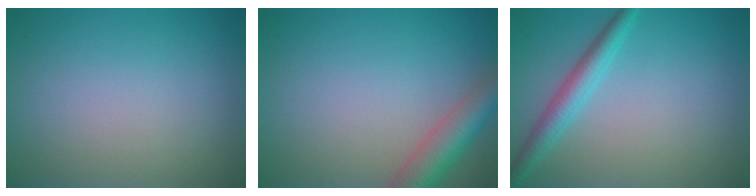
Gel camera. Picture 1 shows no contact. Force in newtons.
{"total": 4.6, "press": 4.6, "slide": 0.2}
{"total": 2.9, "press": 2.9, "slide": 0.1}